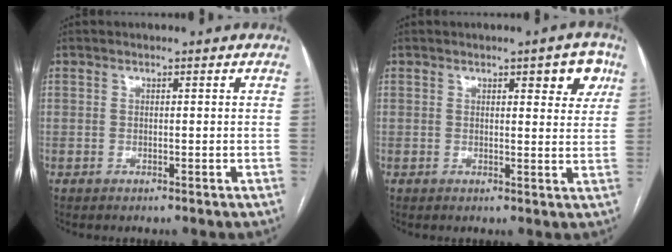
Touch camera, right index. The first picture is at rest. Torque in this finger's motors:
{"motor_torque": [0.46, 0.27, 0.12, 0.04]}